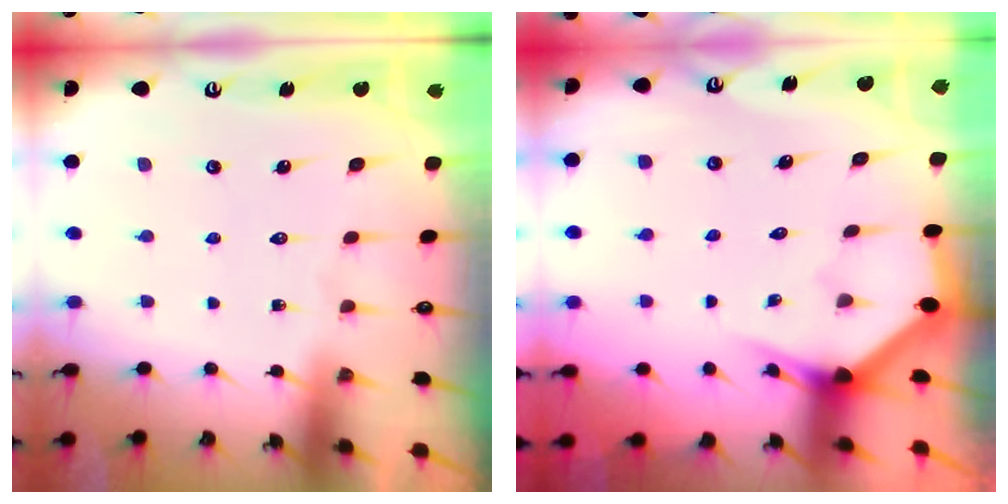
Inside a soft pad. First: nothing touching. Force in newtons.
{"total": 2.9, "press": 2.9, "slide": 0.1}